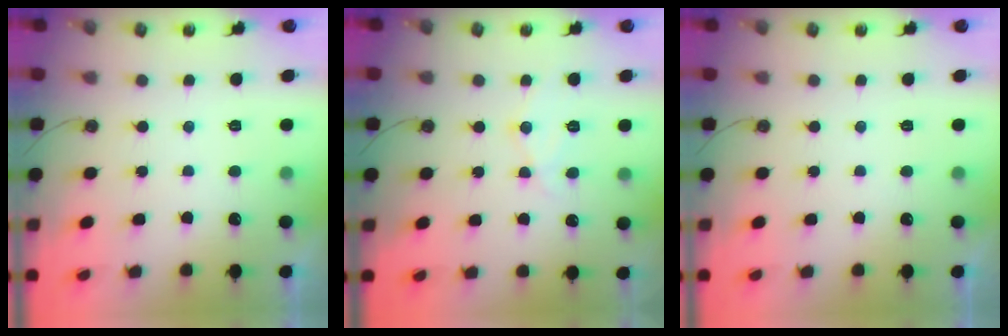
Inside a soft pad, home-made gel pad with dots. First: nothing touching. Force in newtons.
{"total": 8.9, "press": 8.8, "slide": 0.8}
{"total": 0.0}